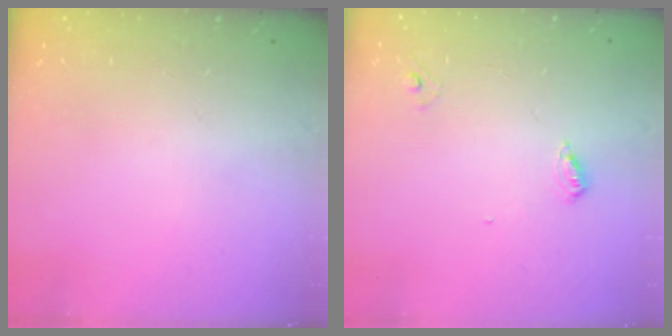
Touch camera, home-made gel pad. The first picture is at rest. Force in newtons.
{"total": 4.6, "press": 4.6, "slide": 0.4}